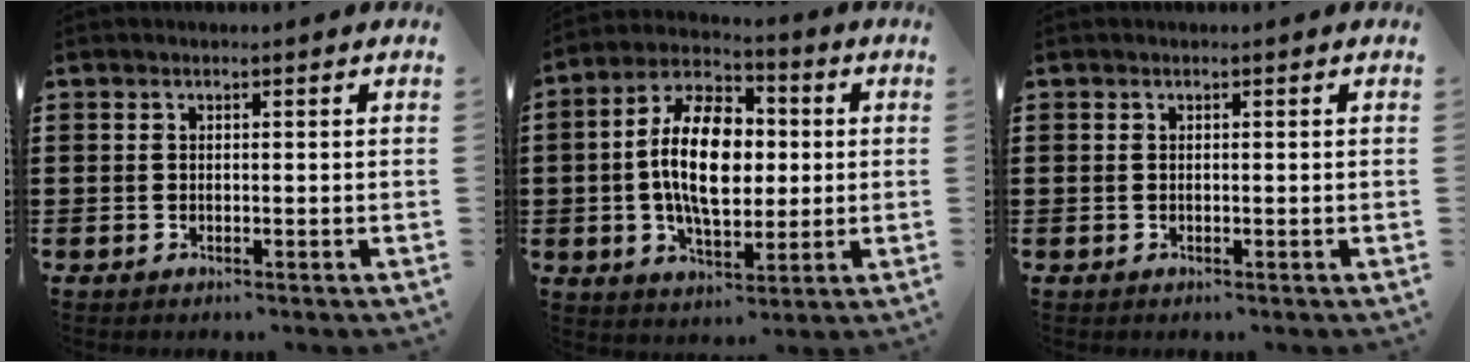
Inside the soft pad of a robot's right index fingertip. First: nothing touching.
{"total": 13.1, "force": [0.4, 7.3, 10.9], "torque": [-0.220, 0.005, 0.002]}
{"total": 0.0}